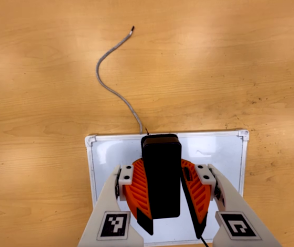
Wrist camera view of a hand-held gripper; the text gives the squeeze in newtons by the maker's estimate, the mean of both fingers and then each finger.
{"total": 9.6, "left": 9.6, "right": 9.6}